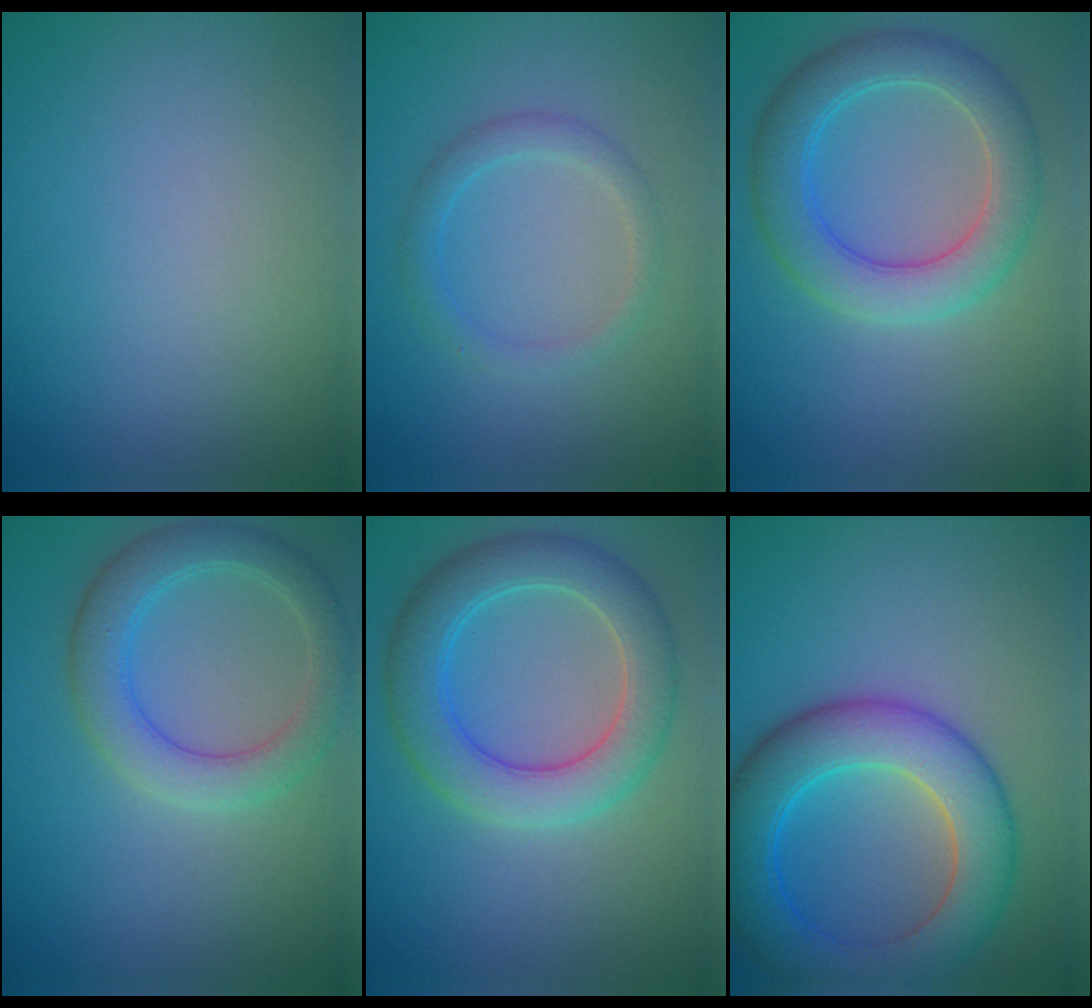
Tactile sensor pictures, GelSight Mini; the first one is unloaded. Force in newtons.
{"total": 2.0, "press": 2.0, "slide": 0.1}
{"total": 5.4, "press": 5.3, "slide": 0.3}
{"total": 4.5, "press": 4.5, "slide": 0.3}
{"total": 5.8, "press": 5.8, "slide": 0.3}
{"total": 8.1, "press": 8.1, "slide": 0.3}